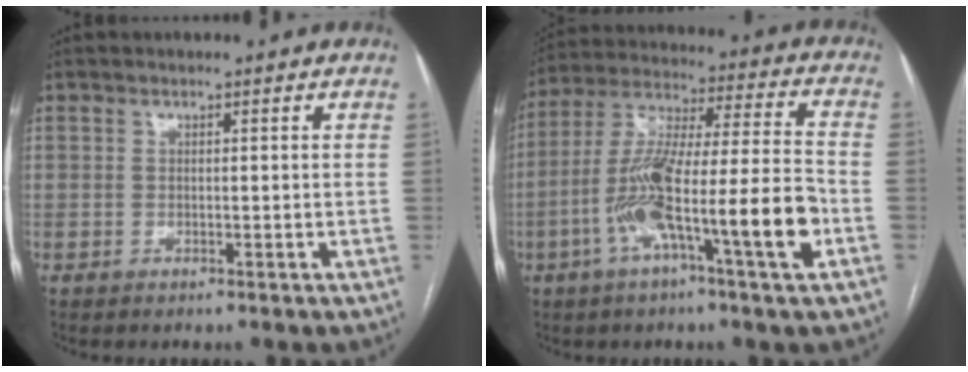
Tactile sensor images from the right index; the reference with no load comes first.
{"total": 18.3, "force": [-6.2, 0.9, 17.2], "torque": [-0.314, 0.004, -0.109]}